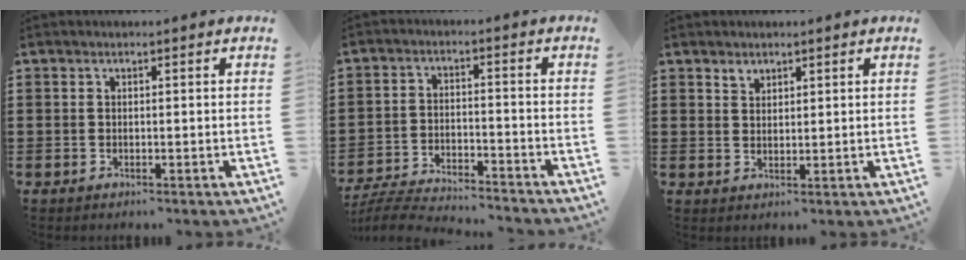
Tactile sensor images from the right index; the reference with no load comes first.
{"total": 6.0, "force": [-5.9, 0.0, 1.1], "torque": [-0.034, -0.004, -0.121]}
{"total": 1.6, "force": [1.3, 0.8, 0.2], "torque": [-0.008, 0.001, 0.026]}